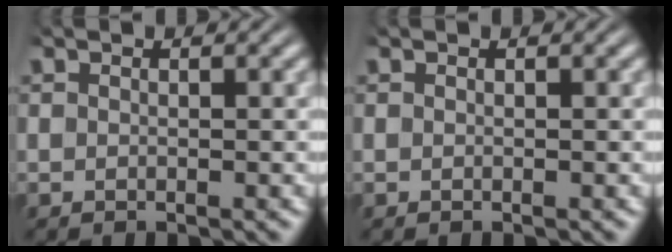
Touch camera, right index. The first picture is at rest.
{"total": 0.0}